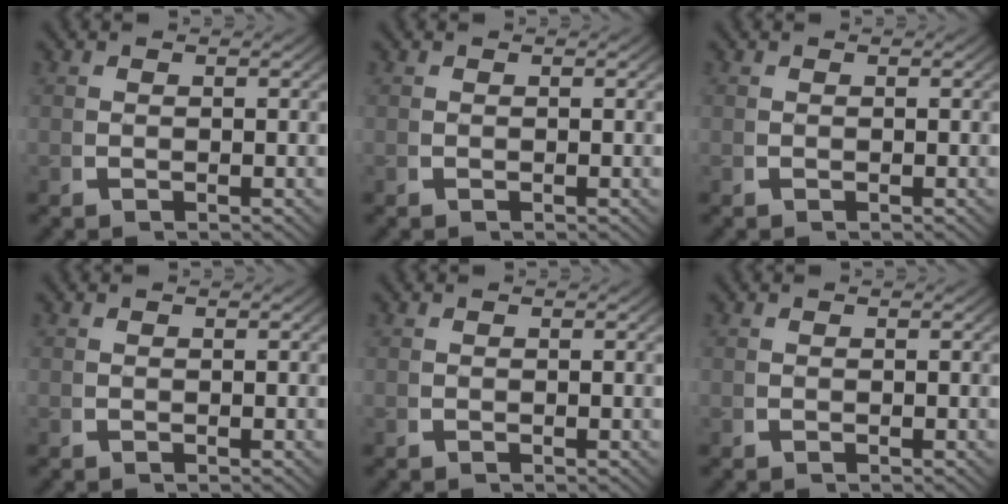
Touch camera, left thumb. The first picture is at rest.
{"total": 0.0}
{"total": 0.0}
{"total": 0.0}
{"total": 0.0}
{"total": 0.0}